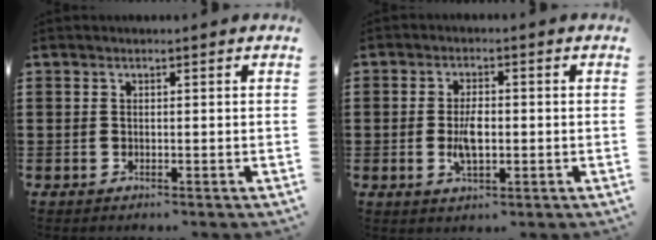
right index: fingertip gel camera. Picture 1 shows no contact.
{"total": 4.7, "force": [-0.6, 2.1, 4.2], "torque": [-0.090, -0.001, -0.014]}